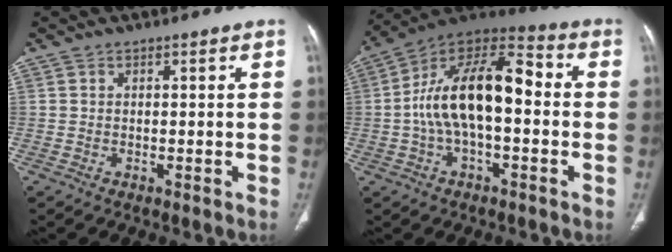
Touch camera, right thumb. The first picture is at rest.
{"total": 18.1, "force": [-0.5, 8.8, 15.8], "torque": [-0.270, 0.049, -0.018]}